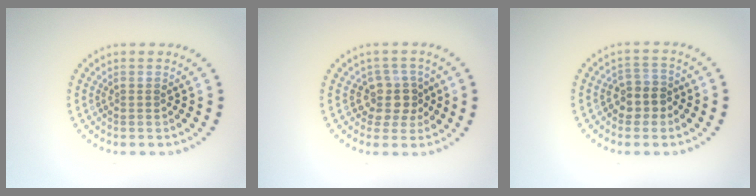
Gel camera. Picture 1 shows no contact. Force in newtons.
{"total": 2.9, "press": 2.2, "slide": 1.8}
{"total": 2.6, "press": 2.2, "slide": 1.3}